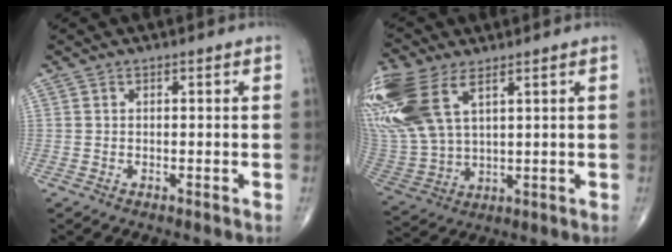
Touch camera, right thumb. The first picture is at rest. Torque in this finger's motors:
{"motor_torque": [0.35, 0.75, 1.98, 0.79, 0.65]}